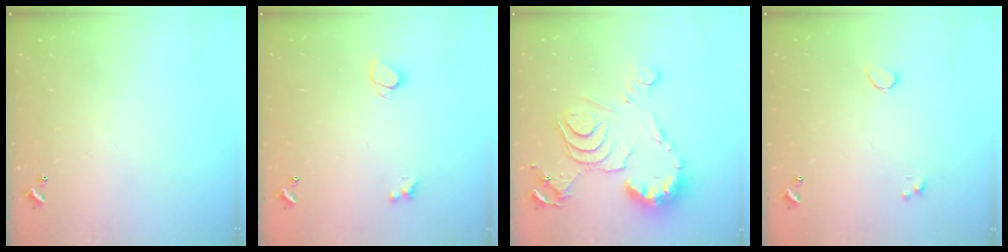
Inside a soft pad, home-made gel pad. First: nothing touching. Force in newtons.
{"total": 2.4, "press": 2.3, "slide": 0.6}
{"total": 15.2, "press": 15.1, "slide": 1.6}
{"total": 0.8, "press": 0.7, "slide": 0.4}